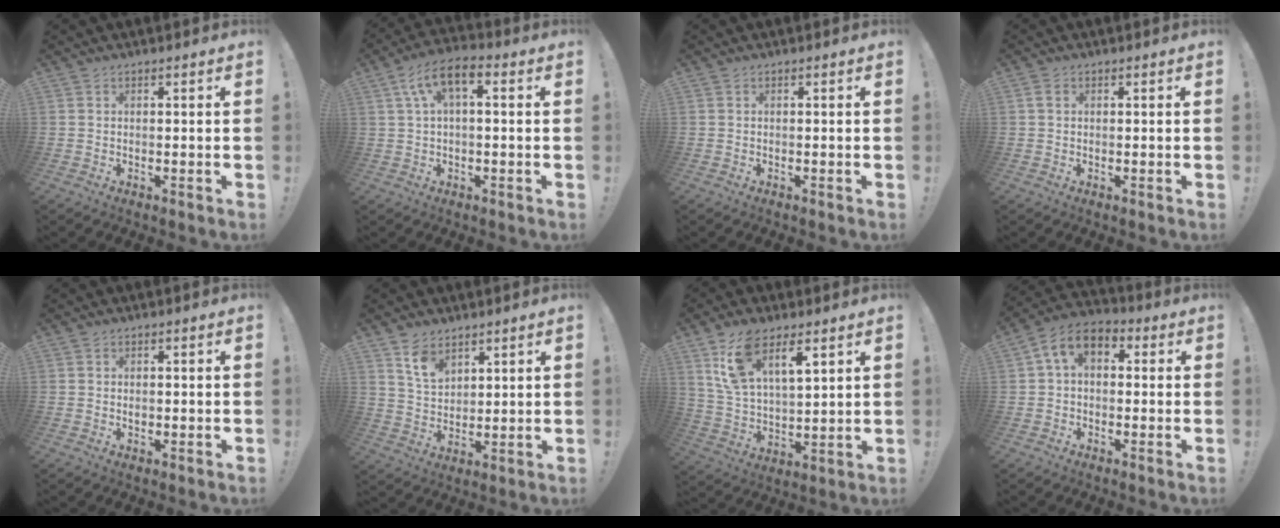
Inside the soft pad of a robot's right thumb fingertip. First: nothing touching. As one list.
[{"total": 8.5, "force": [2.4, 3.7, 7.3], "torque": [-0.139, 0.002, 0.046]}, {"total": 0.0}, {"total": 1.5, "force": [0.4, 1.1, 0.9], "torque": [-0.011, 0.002, 0.006]}, {"total": 0.8, "force": [-0.2, 0.6, 0.5], "torque": [-0.002, -0.001, -0.004]}, {"total": 8.1, "force": [5.5, 4.8, 3.4], "torque": [-0.058, -0.031, 0.105]}, {"total": 13.3, "force": [8.3, 5.9, 8.6], "torque": [-0.157, -0.034, 0.153]}, {"total": 7.9, "force": [1.8, 5.1, 5.7], "torque": [-0.112, 0.007, 0.040]}]